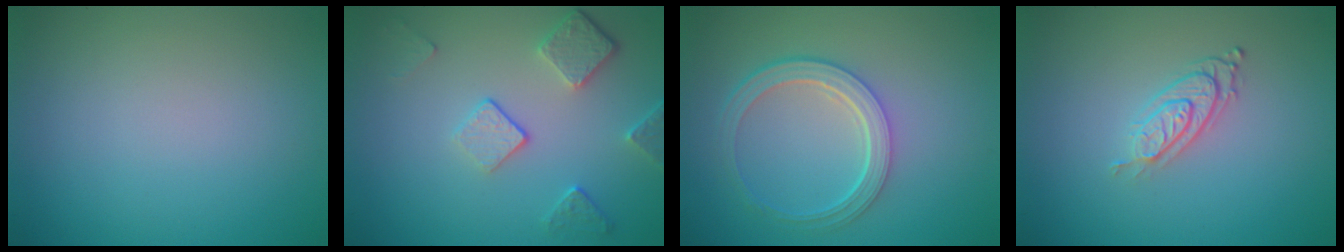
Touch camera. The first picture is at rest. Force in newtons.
{"total": 3.7, "press": 2.9, "slide": 2.4}
{"total": 4.3, "press": 3.2, "slide": 2.9}
{"total": 3.0, "press": 2.0, "slide": 2.2}